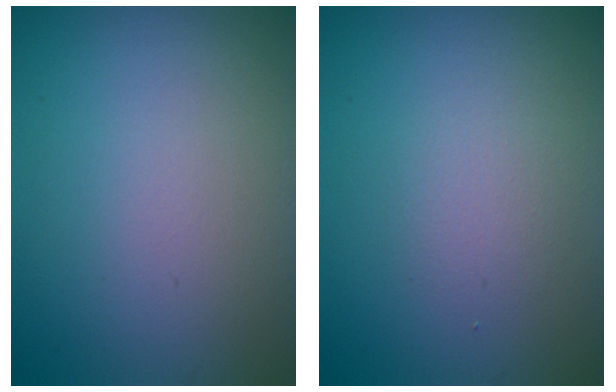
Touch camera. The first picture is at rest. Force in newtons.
{"total": 1.6, "press": 1.6, "slide": 0.1}